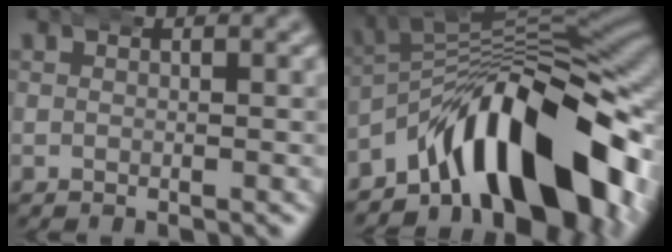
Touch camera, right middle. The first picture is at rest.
{"total": 21.1, "force": [-4.9, 11.5, 17.0], "torque": [-0.230, -0.006, -0.072]}